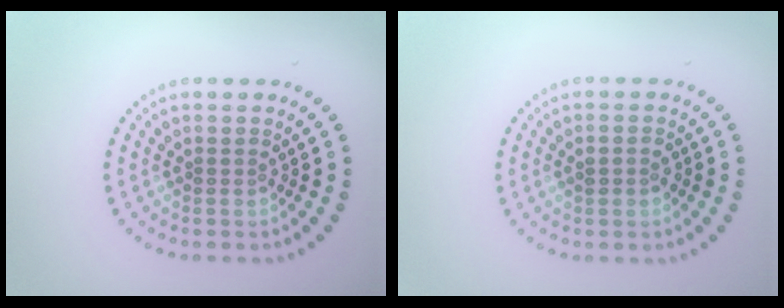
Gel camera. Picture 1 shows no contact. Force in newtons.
{"total": 1.4, "press": 1.3, "slide": 0.4}